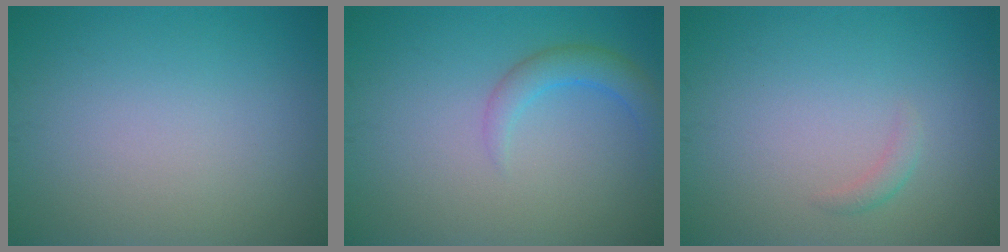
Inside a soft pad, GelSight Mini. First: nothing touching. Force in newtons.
{"total": 2.4, "press": 2.4, "slide": 0.3}
{"total": 0.9, "press": 0.9, "slide": 0.0}